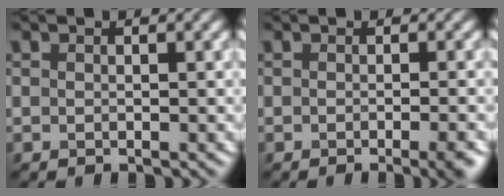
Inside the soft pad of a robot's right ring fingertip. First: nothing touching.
{"total": 2.9, "force": [-1.3, 0.8, 2.5], "torque": [-0.019, 0.001, -0.018]}